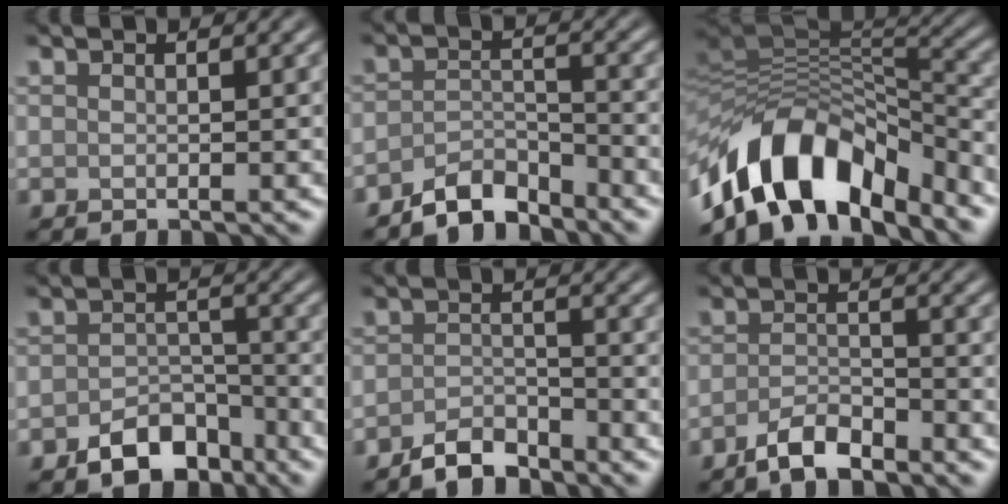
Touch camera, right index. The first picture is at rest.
{"total": 3.7, "force": [-3.3, 1.2, 1.2], "torque": [-0.019, 0.005, -0.066]}
{"total": 12.8, "force": [-7.5, 6.5, 8.0], "torque": [-0.130, 0.015, -0.135]}
{"total": 4.8, "force": [-3.2, 2.9, 2.1], "torque": [-0.024, -0.001, -0.056]}
{"total": 3.0, "force": [-2.6, 1.0, 1.1], "torque": [-0.017, 0.007, -0.053]}
{"total": 3.1, "force": [-2.3, 1.0, 1.8], "torque": [-0.035, 0.004, -0.048]}